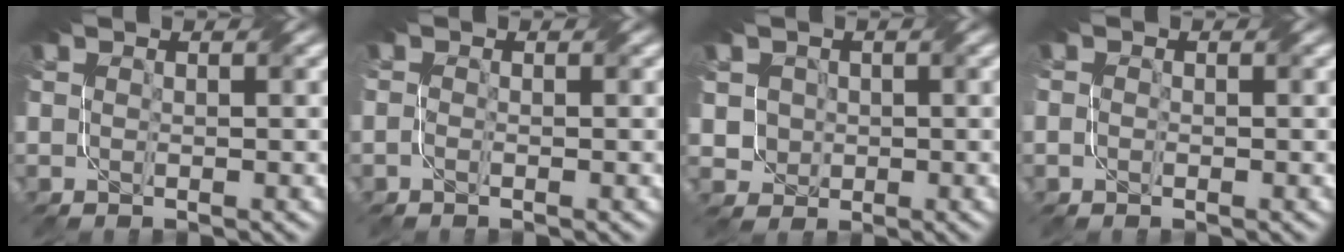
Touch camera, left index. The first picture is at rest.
{"total": 0.8, "force": [-0.7, 0.0, 0.4], "torque": [-0.006, -0.001, -0.019]}
{"total": 2.8, "force": [0.2, 2.6, 1.0], "torque": [-0.030, 0.002, 0.010]}
{"total": 0.7, "force": [-0.3, 0.5, 0.4], "torque": [-0.010, 0.002, -0.010]}